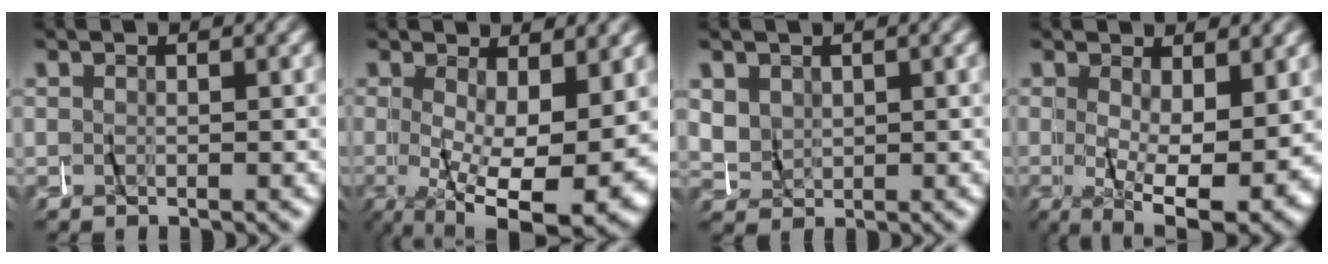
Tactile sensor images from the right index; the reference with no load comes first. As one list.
[{"total": 9.8, "force": [-2.0, 3.5, 9.0], "torque": [-0.129, -0.033, -0.014]}, {"total": 4.1, "force": [0.1, 4.1, 0.7], "torque": [-0.043, -0.009, 0.002]}, {"total": 7.8, "force": [-1.6, 2.9, 7.1], "torque": [-0.097, -0.031, -0.016]}]